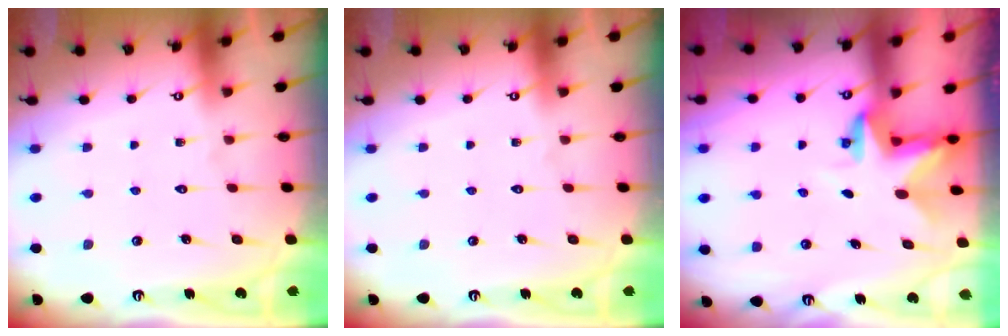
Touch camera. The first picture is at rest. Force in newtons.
{"total": 0.0}
{"total": 2.8, "press": 2.8, "slide": 0.2}